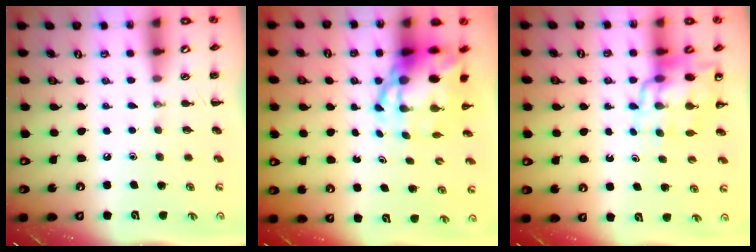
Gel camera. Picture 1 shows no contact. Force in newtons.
{"total": 7.8, "press": 7.6, "slide": 1.8}
{"total": 12.3, "press": 11.8, "slide": 3.5}